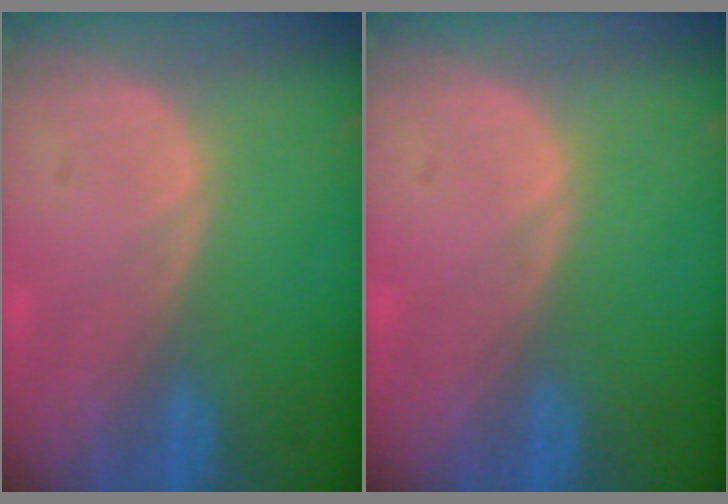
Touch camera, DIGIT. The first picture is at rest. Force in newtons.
{"total": 0.0}